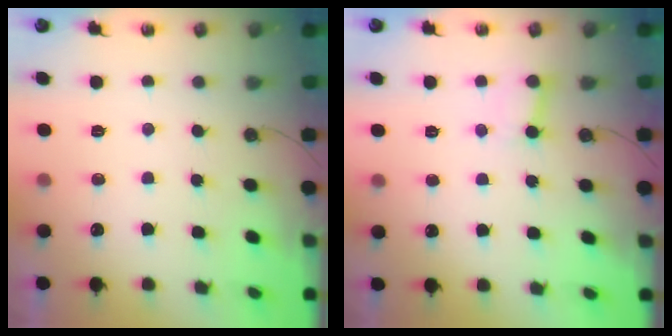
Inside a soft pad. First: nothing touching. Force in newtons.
{"total": 2.7, "press": 2.7, "slide": 0.2}